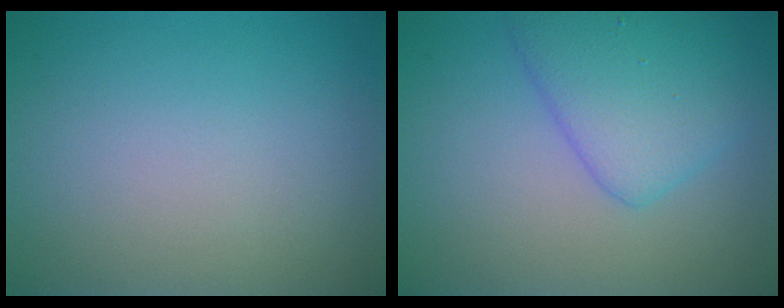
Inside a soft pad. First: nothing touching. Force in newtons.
{"total": 4.8, "press": 4.8, "slide": 0.1}